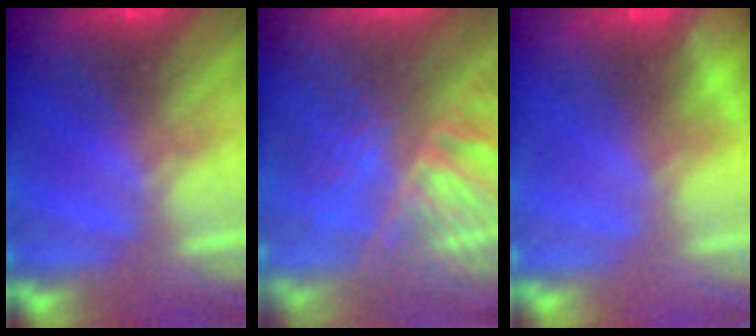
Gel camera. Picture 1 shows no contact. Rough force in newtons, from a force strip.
{"total": 8.2}
{"total": 10.2}